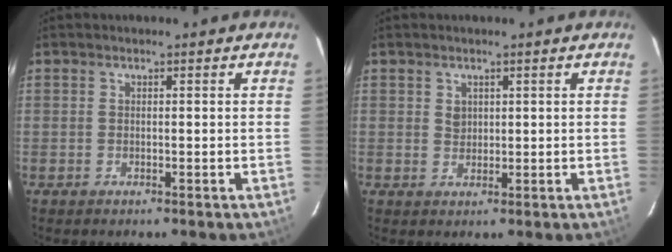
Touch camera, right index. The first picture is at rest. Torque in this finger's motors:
{"motor_torque": [-0.02, 0.10, 0.08, 0.02]}